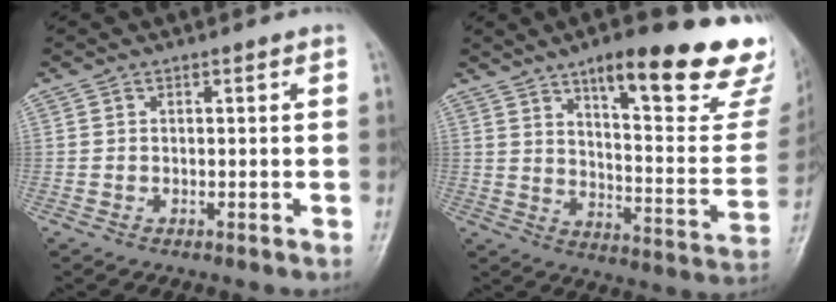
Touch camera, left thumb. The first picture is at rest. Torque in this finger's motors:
{"motor_torque": [0.98, 0.90, 1.43, -1.34, 0.10]}